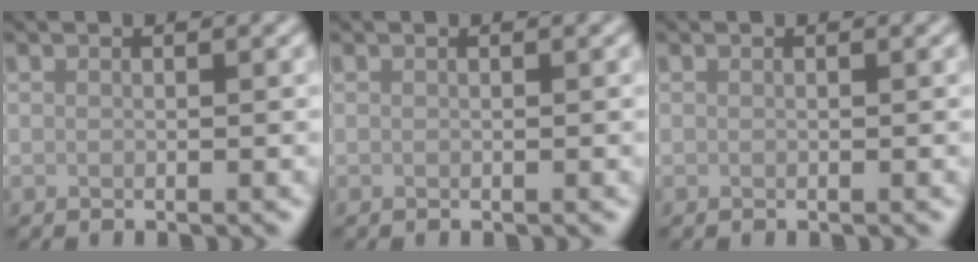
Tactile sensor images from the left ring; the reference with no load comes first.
{"total": 0.0}
{"total": 0.0}